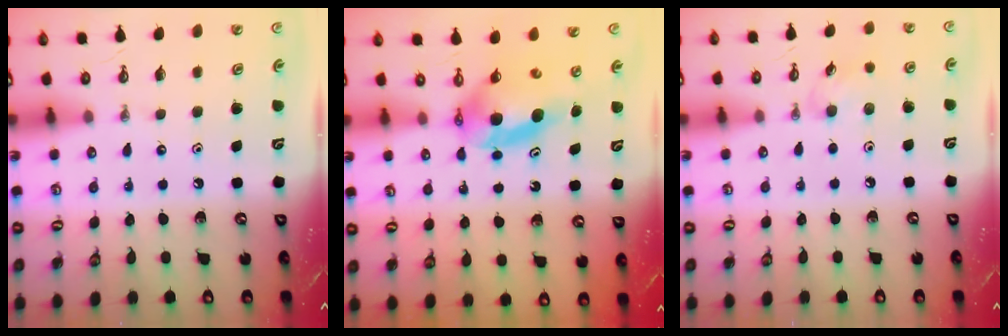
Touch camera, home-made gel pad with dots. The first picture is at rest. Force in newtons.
{"total": 6.1, "press": 5.9, "slide": 1.6}
{"total": 6.5, "press": 6.4, "slide": 1.3}